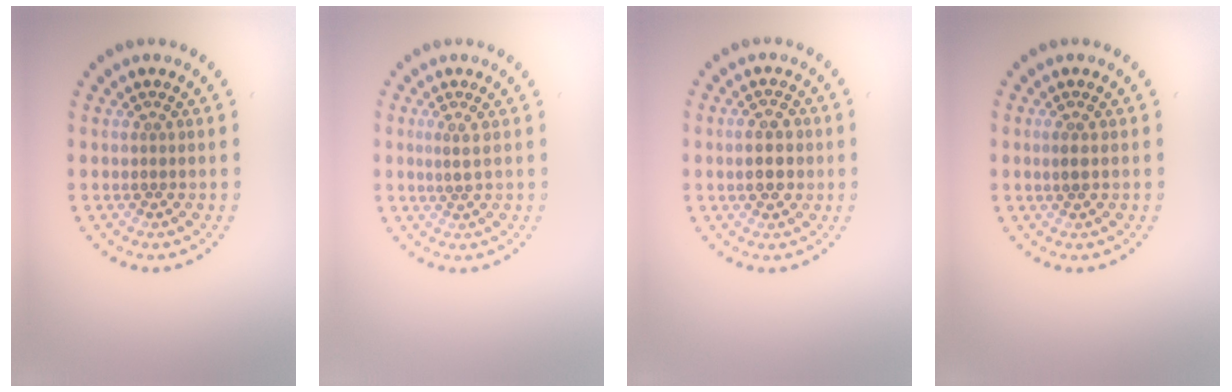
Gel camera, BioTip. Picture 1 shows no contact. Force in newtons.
{"total": 1.1, "press": 0.8, "slide": 0.8}
{"total": 3.2, "press": 3.2, "slide": 0.1}
{"total": 0.8, "press": 0.8, "slide": 0.3}